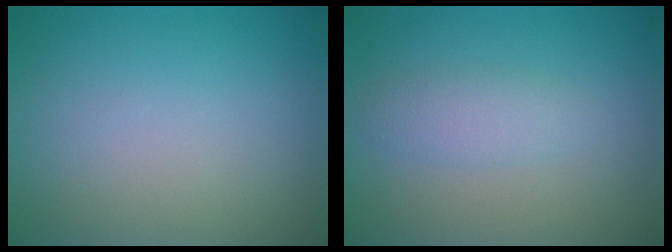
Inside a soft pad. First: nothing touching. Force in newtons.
{"total": 2.0, "press": 2.0, "slide": 0.1}